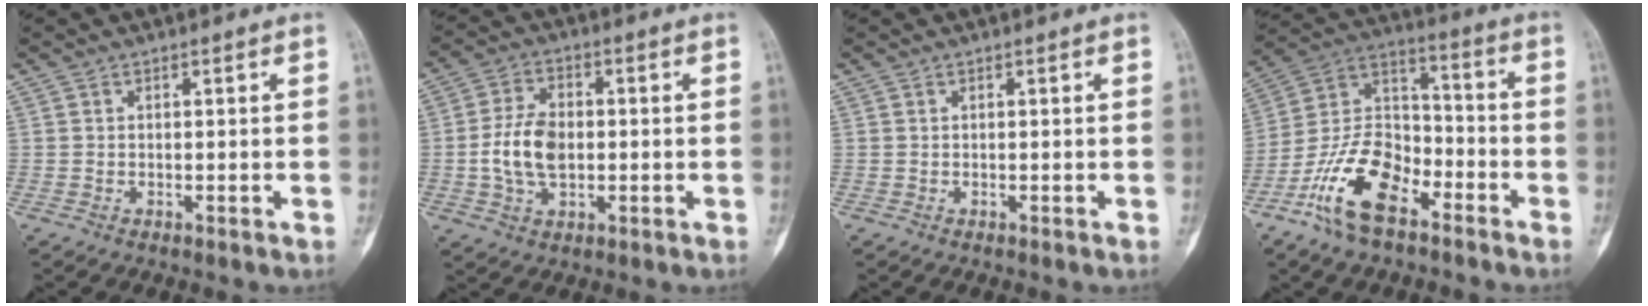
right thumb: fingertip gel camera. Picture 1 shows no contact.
{"total": 9.1, "force": [-0.7, 5.8, 7.0], "torque": [-0.130, 0.010, -0.015]}
{"total": 0.0}
{"total": 15.5, "force": [-8.8, 8.1, 9.9], "torque": [-0.177, 0.065, -0.176]}